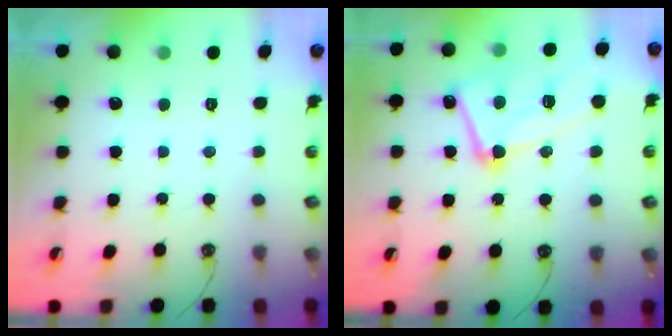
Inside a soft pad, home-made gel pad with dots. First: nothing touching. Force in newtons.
{"total": 13.2, "press": 13.2, "slide": 1.2}